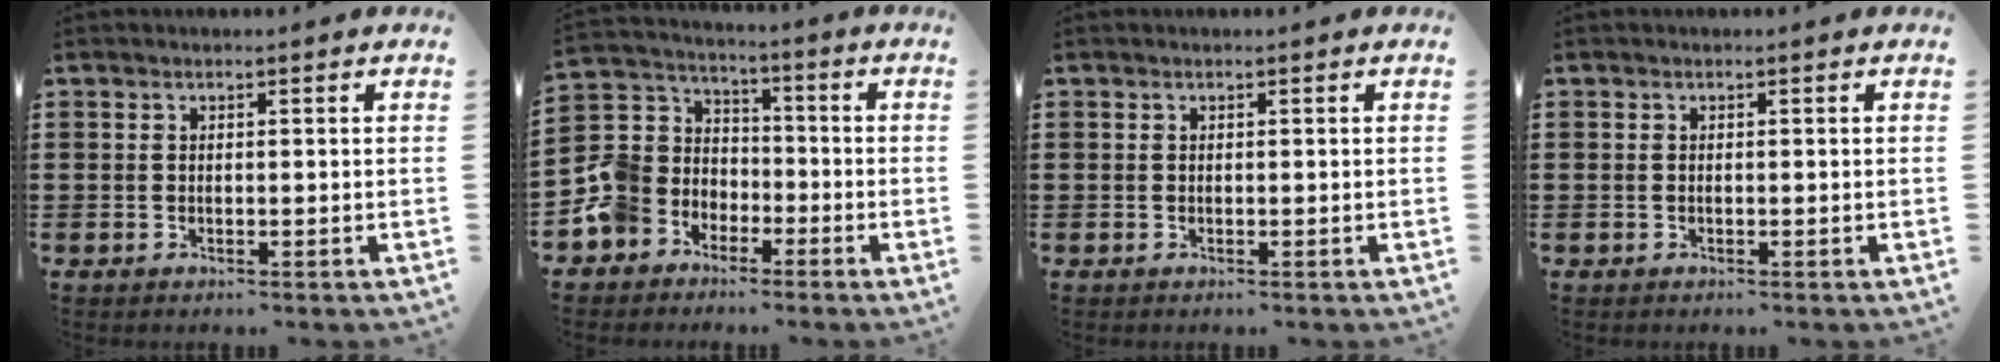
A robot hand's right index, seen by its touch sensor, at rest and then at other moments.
{"total": 7.9, "force": [-3.5, 7.1, 1.0], "torque": [-0.076, 0.006, -0.075]}
{"total": 0.0}
{"total": 0.0}